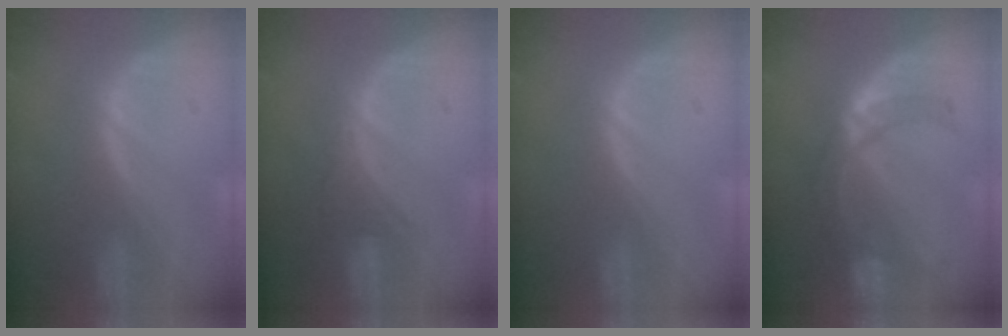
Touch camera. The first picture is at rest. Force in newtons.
{"total": 2.9, "press": 2.9, "slide": 0.6}
{"total": 0.0}
{"total": 7.1, "press": 7.0, "slide": 0.8}